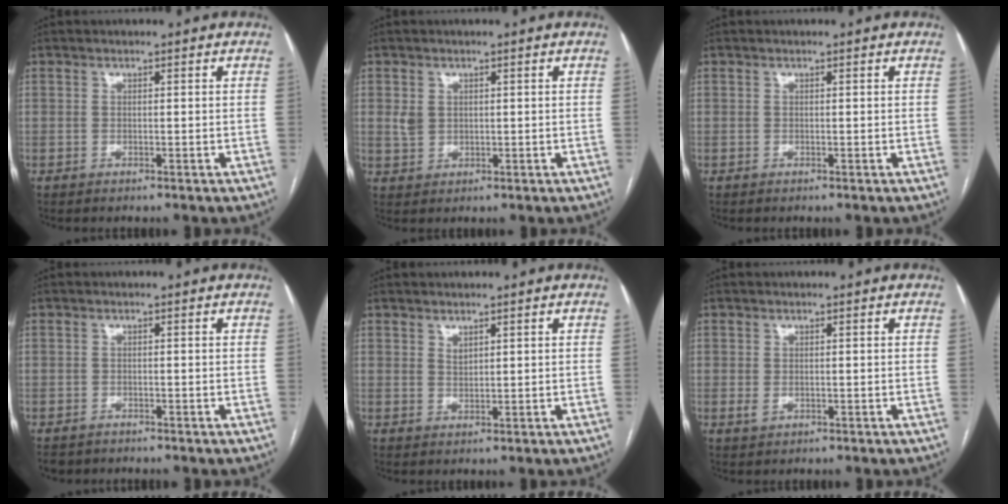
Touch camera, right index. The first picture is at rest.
{"total": 2.4, "force": [0.6, 2.0, 1.1], "torque": [-0.028, 0.006, 0.018]}
{"total": 0.0}
{"total": 2.4, "force": [-2.0, 1.3, 0.3], "torque": [-0.011, -0.004, -0.030]}
{"total": 1.2, "force": [0.9, 0.5, 0.6], "torque": [-0.010, -0.002, 0.020]}
{"total": 1.3, "force": [-0.2, 0.9, 0.9], "torque": [-0.018, -0.003, 0.001]}